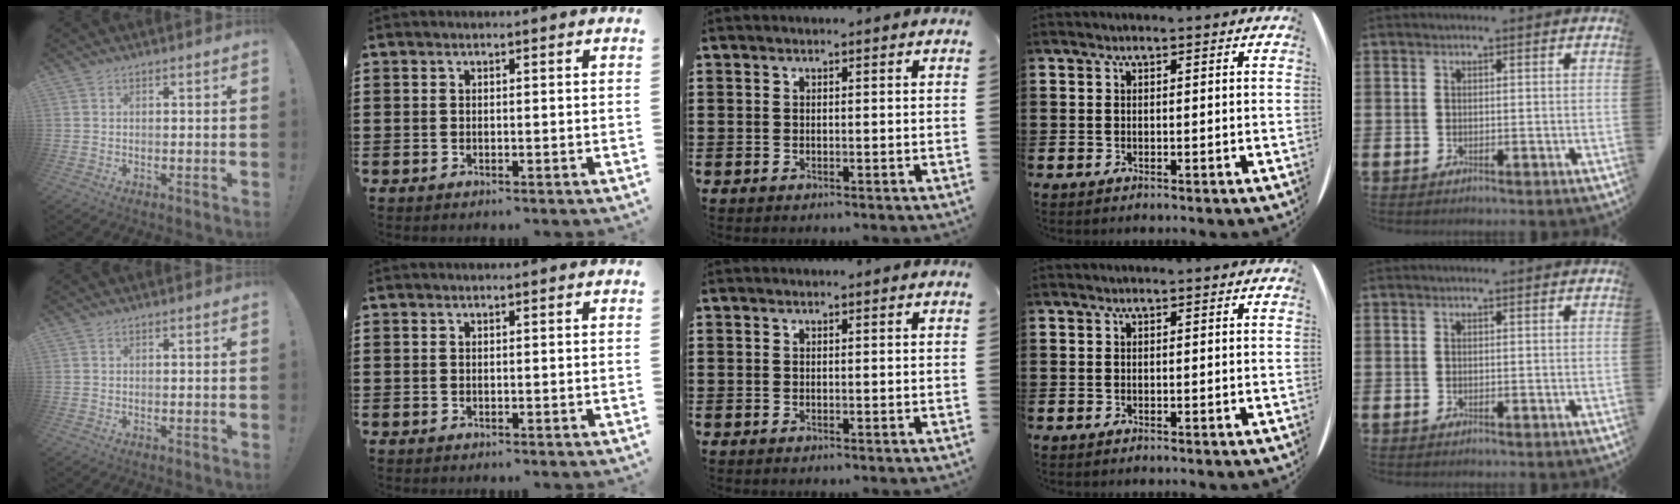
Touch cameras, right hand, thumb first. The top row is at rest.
{}